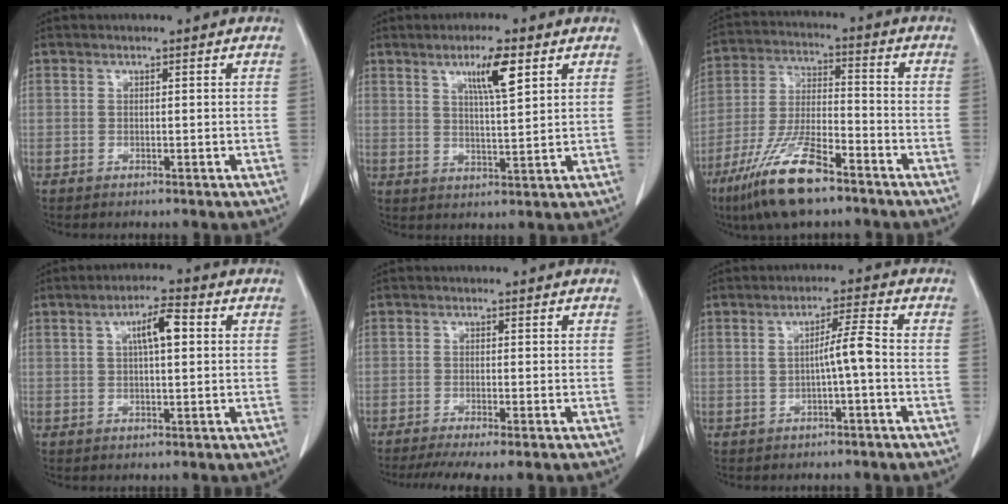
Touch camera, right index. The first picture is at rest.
{"total": 6.5, "force": [3.3, 0.5, 5.6], "torque": [-0.097, -0.002, 0.057]}
{"total": 13.4, "force": [-8.8, 2.9, 9.7], "torque": [-0.199, -0.022, -0.160]}
{"total": 5.2, "force": [1.2, 1.0, 4.9], "torque": [-0.087, 0.011, 0.020]}
{"total": 6.9, "force": [-5.4, 0.5, 4.3], "torque": [-0.064, -0.013, -0.084]}
{"total": 3.9, "force": [-0.5, -0.2, 3.8], "torque": [-0.060, 0.008, -0.005]}